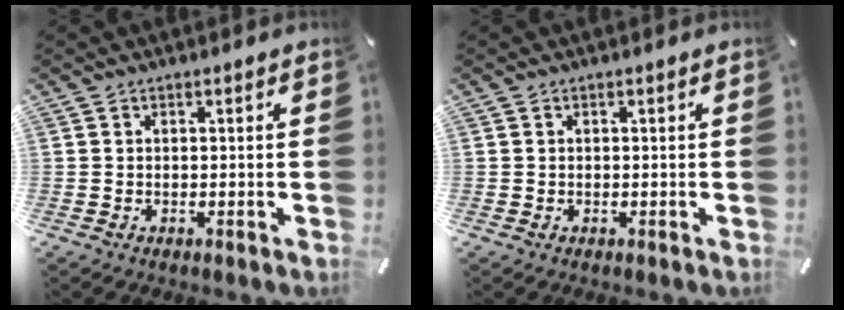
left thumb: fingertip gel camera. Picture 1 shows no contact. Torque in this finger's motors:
{"motor_torque": [-0.13, 0.02, -0.08, -0.03, 0.00]}